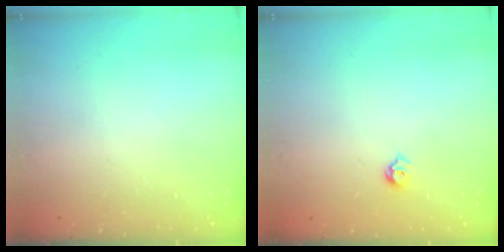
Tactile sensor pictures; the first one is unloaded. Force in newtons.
{"total": 5.0, "press": 4.9, "slide": 0.8}